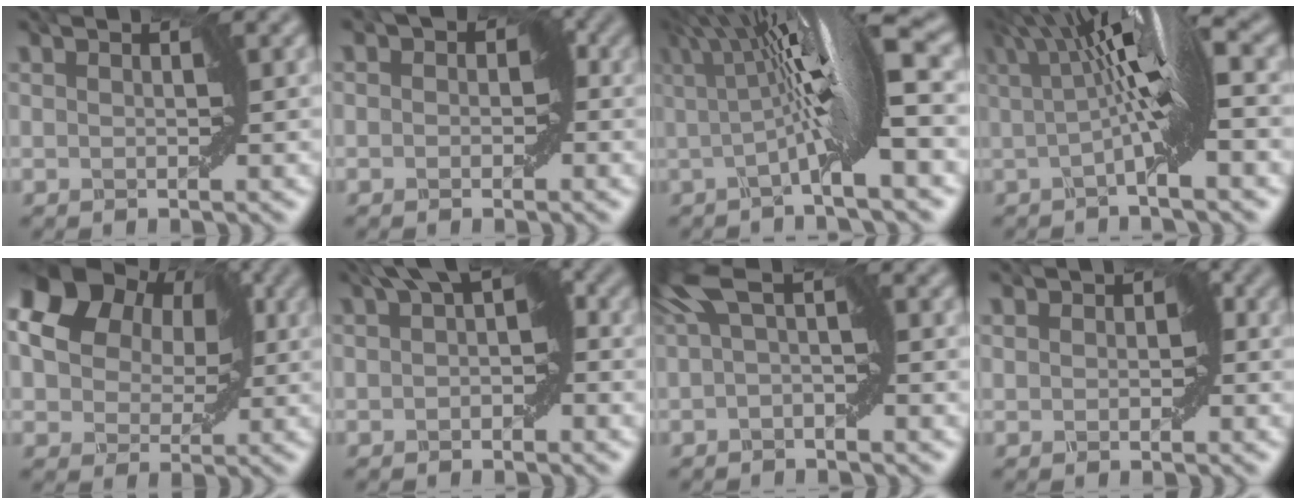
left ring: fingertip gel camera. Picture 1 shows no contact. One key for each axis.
{"total": 1.7, "fx": 0.0, "fy": 1.4, "fz": 0.9, "tx": 0.009, "ty": 0.003, "tz": -0.004}
{"total": 9.0, "fx": 0.6, "fy": 1.8, "fz": 8.8, "tx": -0.127, "ty": 0.006, "tz": 0.002}
{"total": 6.7, "fx": 0.6, "fy": 1.6, "fz": 6.5, "tx": -0.099, "ty": 0.005, "tz": 0.006}
{"total": 11.5, "fx": 4.0, "fy": 8.7, "fz": 6.5, "tx": -0.113, "ty": 0.025, "tz": 0.064}
{"total": 3.3, "fx": 0.8, "fy": 1.5, "fz": 2.8, "tx": -0.020, "ty": 0.011, "tz": 0.007}
{"total": 4.1, "fx": 1.0, "fy": 1.3, "fz": 3.8, "tx": -0.064, "ty": 0.009, "tz": 0.012}
{"total": 1.2, "fx": 0.1, "fy": 1.1, "fz": 0.6, "tx": 0.006, "ty": 0.003, "tz": 0.001}